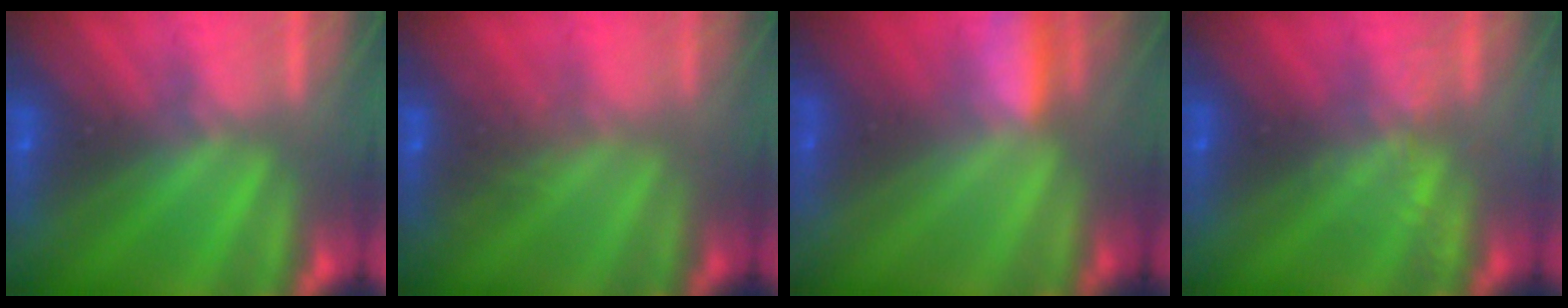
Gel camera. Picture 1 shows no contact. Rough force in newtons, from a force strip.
{"total": 2.6}
{"total": 2.9}
{"total": 2.2}